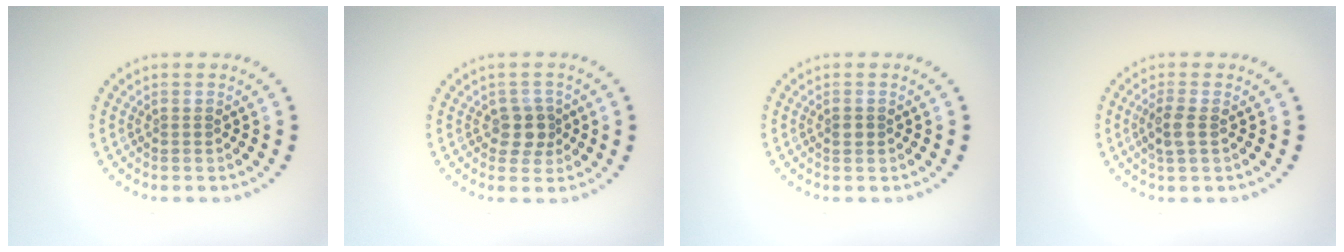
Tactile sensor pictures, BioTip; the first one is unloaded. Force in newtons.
{"total": 2.4, "press": 2.1, "slide": 1.2}
{"total": 1.0, "press": 1.0, "slide": 0.2}
{"total": 2.0, "press": 1.9, "slide": 0.6}